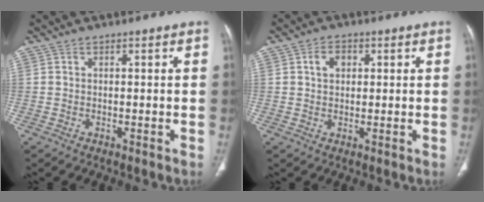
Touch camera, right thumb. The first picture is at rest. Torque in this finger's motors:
{"motor_torque": [0.01, 0.16, 0.21, -0.07, -0.01]}